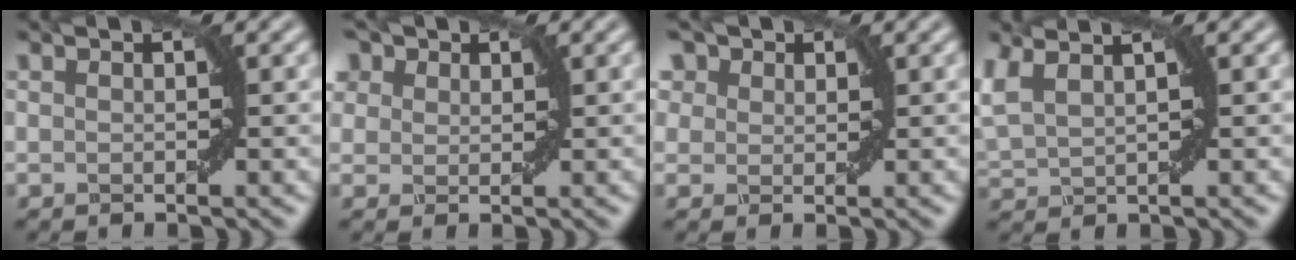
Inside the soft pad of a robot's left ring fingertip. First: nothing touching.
{"total": 6.6, "force": [3.9, 4.3, 3.2], "torque": [-0.084, 0.023, 0.051]}
{"total": 7.4, "force": [4.2, 4.9, 3.5], "torque": [-0.083, 0.027, 0.049]}
{"total": 5.0, "force": [2.8, 2.3, 3.5], "torque": [-0.098, 0.031, 0.053]}